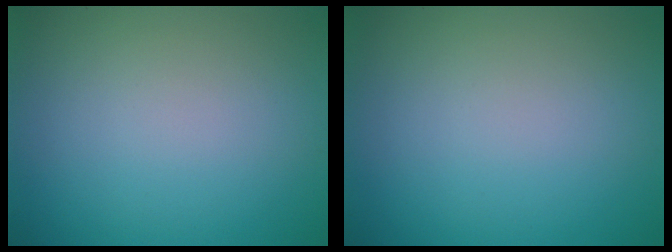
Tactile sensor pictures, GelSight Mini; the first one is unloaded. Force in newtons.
{"total": 0.0}